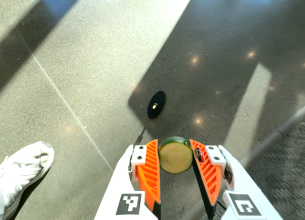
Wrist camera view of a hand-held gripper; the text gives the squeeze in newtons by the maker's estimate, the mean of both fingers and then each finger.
{"total": 8.6, "left": 8.2, "right": 8.9}